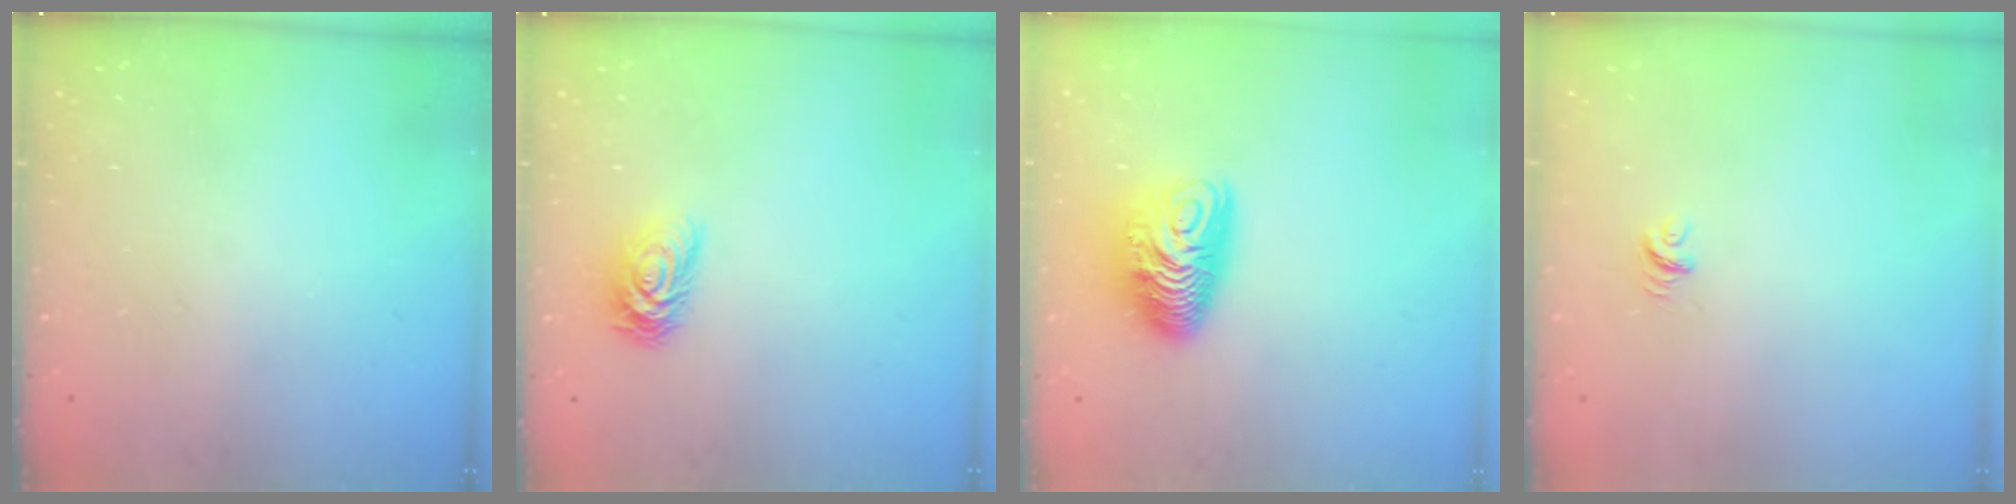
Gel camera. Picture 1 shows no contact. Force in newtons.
{"total": 5.6, "press": 5.6, "slide": 0.1}
{"total": 10.9, "press": 10.9, "slide": 0.9}
{"total": 3.5, "press": 3.5, "slide": 0.1}